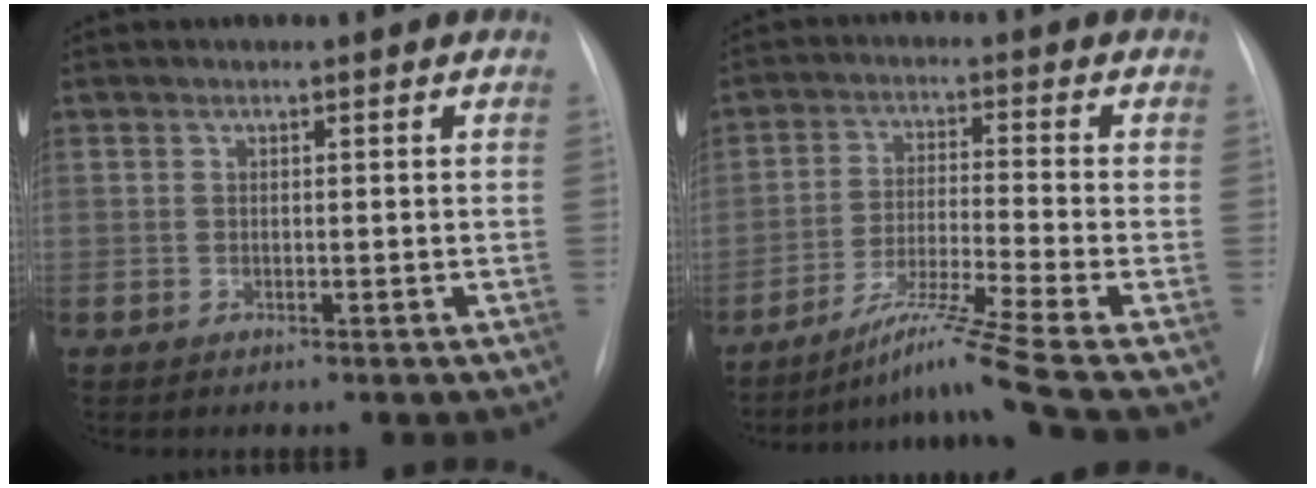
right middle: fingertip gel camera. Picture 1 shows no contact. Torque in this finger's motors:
{"motor_torque": [-0.30, -0.54, -0.04, 0.04]}